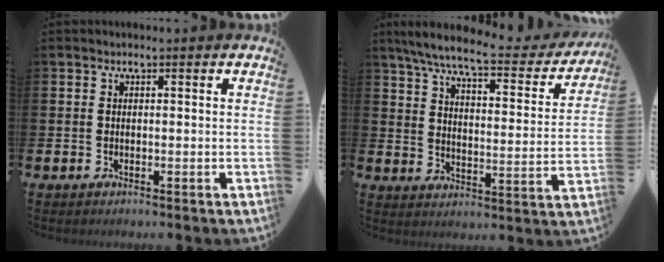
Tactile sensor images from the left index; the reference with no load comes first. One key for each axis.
{"total": 8.0, "fx": 6.9, "fy": 1.1, "fz": 3.9, "tx": -0.095, "ty": -0.045, "tz": 0.111}